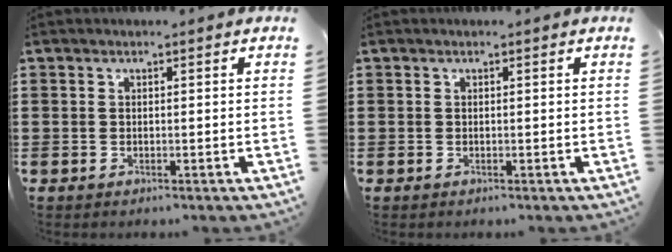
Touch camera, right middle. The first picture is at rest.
{"total": 0.0}